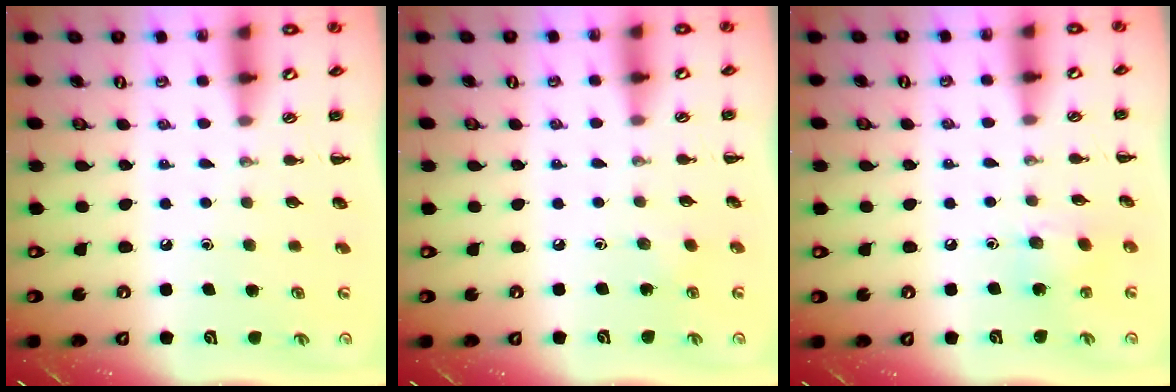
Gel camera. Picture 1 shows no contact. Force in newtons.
{"total": 3.9, "press": 3.7, "slide": 1.0}
{"total": 5.6, "press": 5.5, "slide": 1.0}